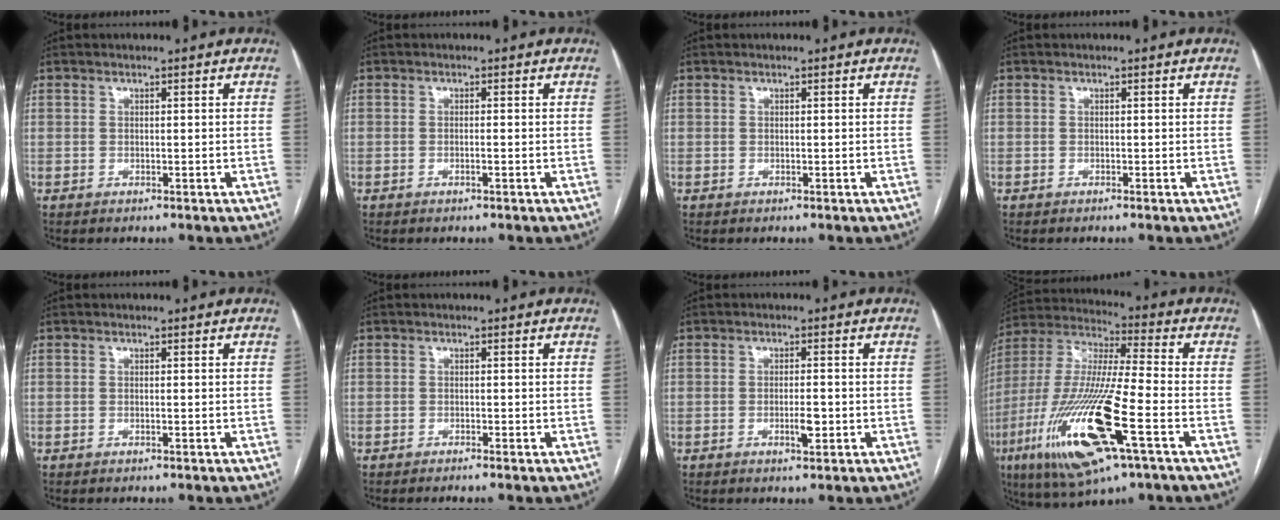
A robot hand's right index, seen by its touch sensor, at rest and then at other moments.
{"total": 0.7, "force": [-0.4, -0.2, 0.6], "torque": [-0.012, 0.002, -0.008]}
{"total": 0.0}
{"total": 0.0}
{"total": 0.0}
{"total": 0.9, "force": [-0.7, -0.3, 0.4], "torque": [-0.007, 0.003, -0.014]}
{"total": 2.7, "force": [-0.9, 0.5, 2.4], "torque": [-0.044, -0.001, -0.013]}
{"total": 22.4, "force": [-8.6, 2.9, 20.5], "torque": [-0.459, -0.041, -0.158]}